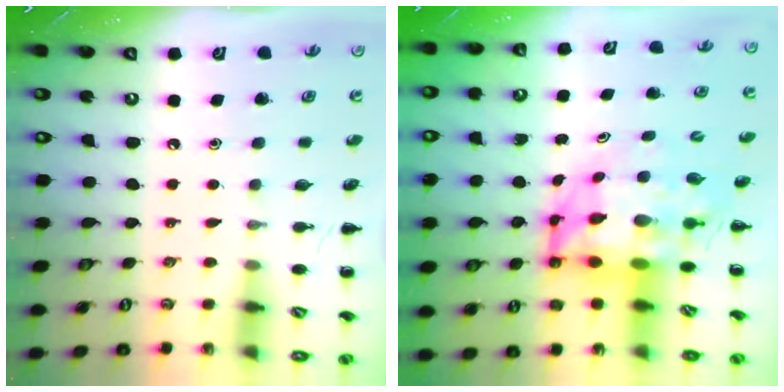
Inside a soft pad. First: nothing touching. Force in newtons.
{"total": 8.2, "press": 7.8, "slide": 2.5}